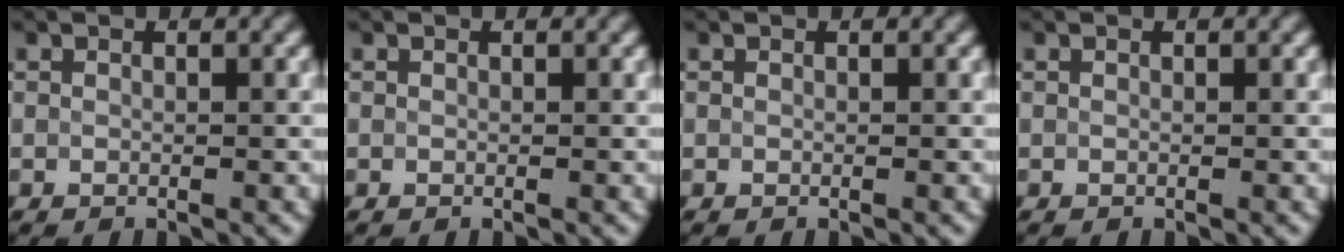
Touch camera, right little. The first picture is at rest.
{"total": 0.0}
{"total": 0.0}
{"total": 0.0}